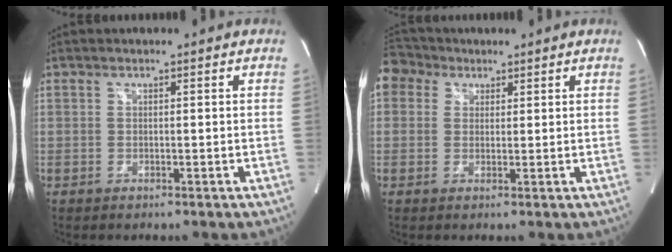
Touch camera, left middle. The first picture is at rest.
{"total": 5.1, "force": [3.1, 3.9, 0.8], "torque": [-0.023, 0.031, 0.062]}